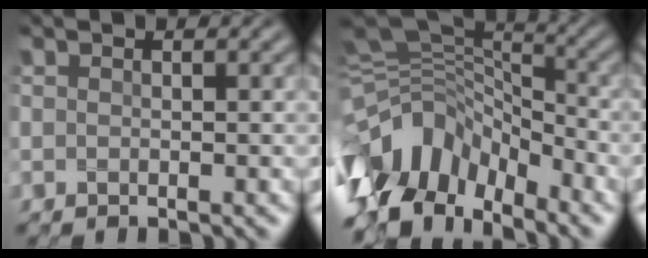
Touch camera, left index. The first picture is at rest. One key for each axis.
{"total": 10.3, "fx": -5.9, "fy": 6.0, "fz": 6.0, "tx": -0.124, "ty": 0.025, "tz": -0.123}